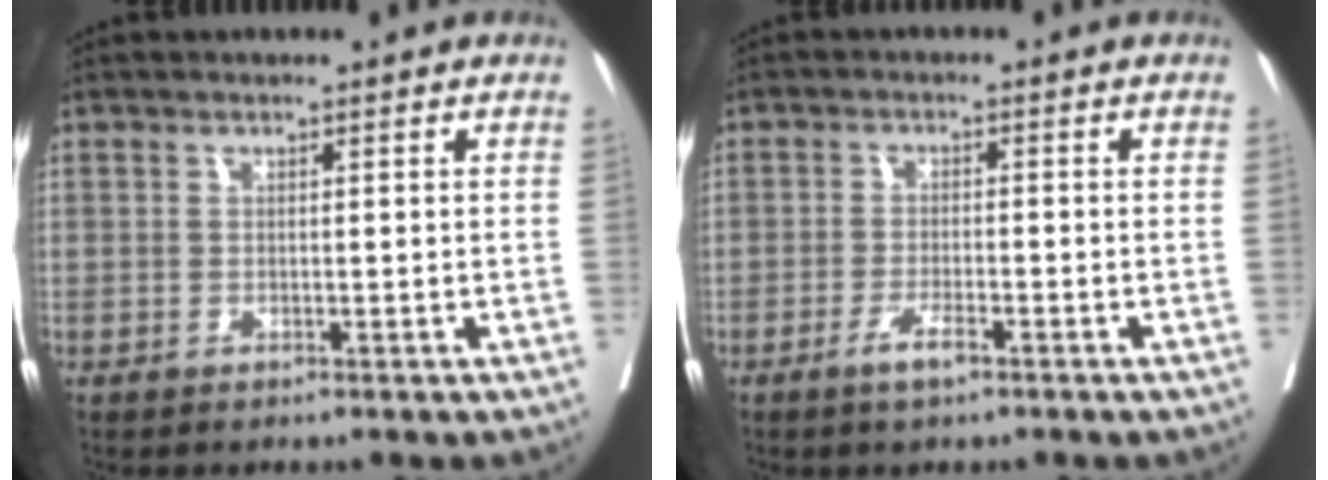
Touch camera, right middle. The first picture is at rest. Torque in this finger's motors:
{"motor_torque": [0.75, -1.05, 0.13, 0.03]}